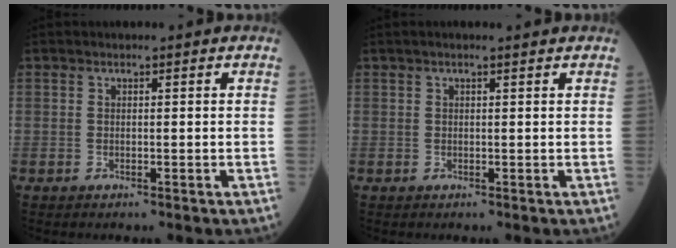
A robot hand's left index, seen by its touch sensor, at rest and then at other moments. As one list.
[{"total": 1.6, "force": [1.3, -0.1, 0.9], "torque": [-0.013, 0.011, 0.021]}]